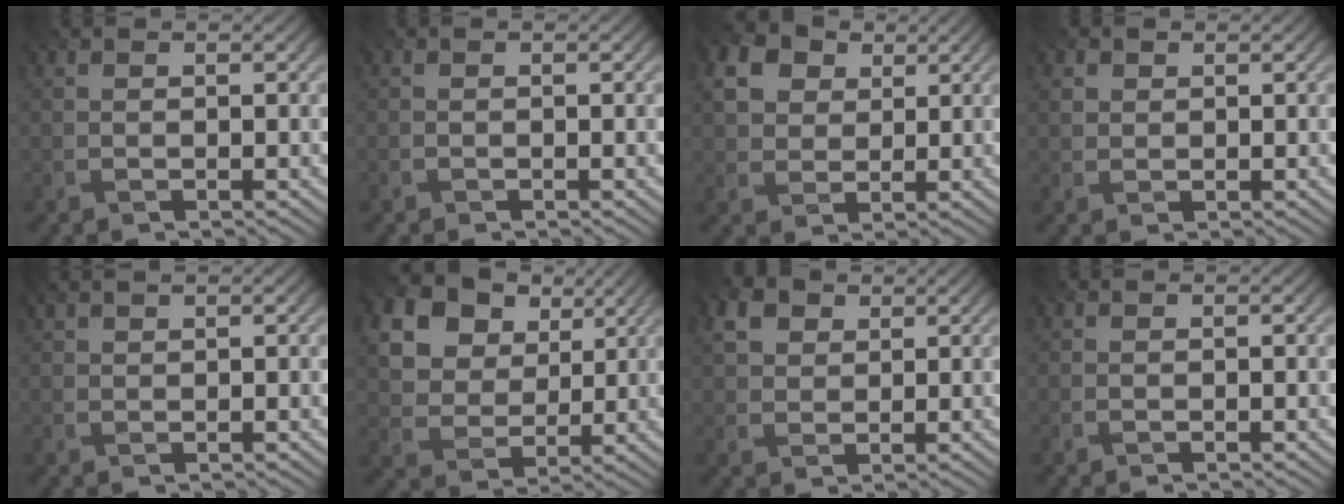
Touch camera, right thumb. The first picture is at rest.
{"total": 0.6, "force": [-0.5, 0.3, -0.2], "torque": [0.003, 0.001, -0.008]}
{"total": 5.8, "force": [2.4, 4.5, 2.9], "torque": [-0.092, 0.008, 0.037]}
{"total": 1.0, "force": [0.4, 0.9, 0.1], "torque": [-0.006, 0.001, 0.009]}
{"total": 1.2, "force": [1.1, 0.0, 0.5], "torque": [-0.018, 0.004, 0.020]}
{"total": 19.1, "force": [9.4, 14.0, 8.9], "torque": [-0.245, 0.035, 0.201]}
{"total": 3.6, "force": [1.5, 2.7, 1.9], "torque": [-0.050, 0.001, 0.031]}
{"total": 0.0}